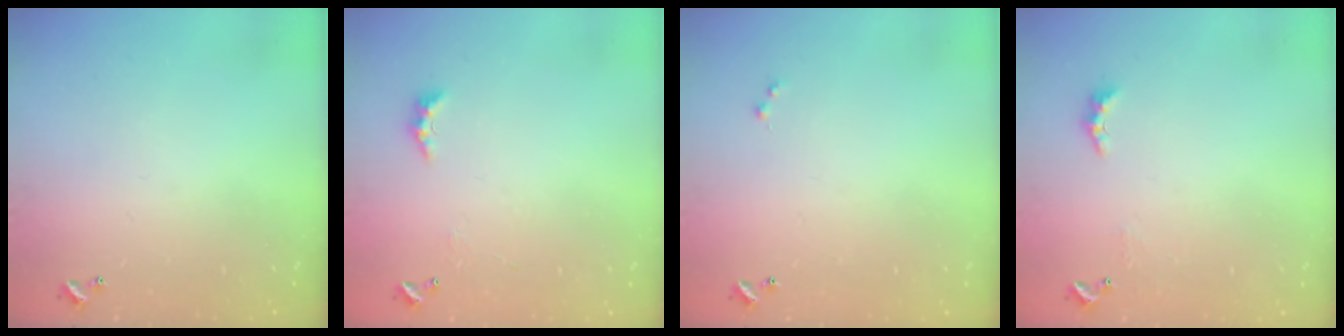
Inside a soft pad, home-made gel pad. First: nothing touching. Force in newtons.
{"total": 2.4, "press": 2.3, "slide": 0.6}
{"total": 0.0}
{"total": 2.2, "press": 2.1, "slide": 0.7}